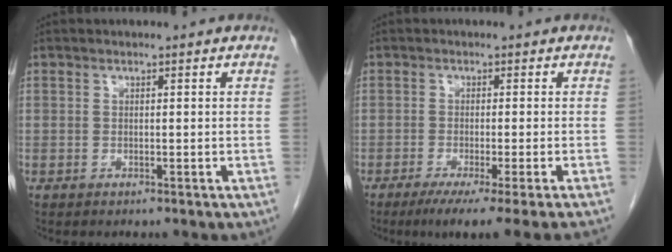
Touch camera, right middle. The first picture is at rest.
{"total": 8.9, "force": [-6.9, -1.5, 5.4], "torque": [-0.056, -0.026, -0.103]}